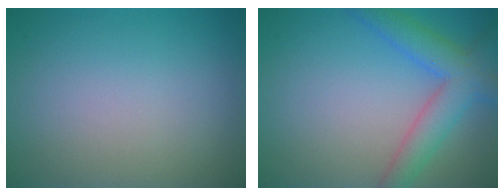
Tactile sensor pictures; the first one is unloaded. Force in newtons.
{"total": 5.1, "press": 5.1, "slide": 0.3}